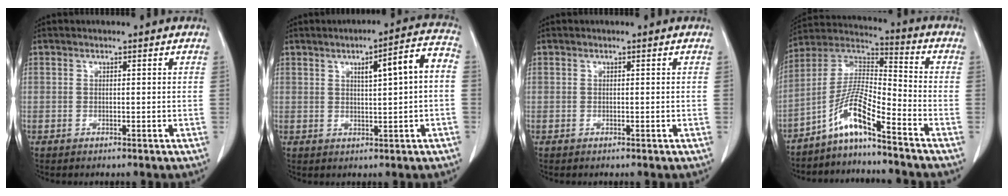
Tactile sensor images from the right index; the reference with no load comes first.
{"total": 7.6, "force": [1.0, 0.8, 7.5], "torque": [-0.104, 0.022, 0.013]}
{"total": 0.0}
{"total": 9.3, "force": [-6.4, 0.3, 6.7], "torque": [-0.139, 0.013, -0.125]}